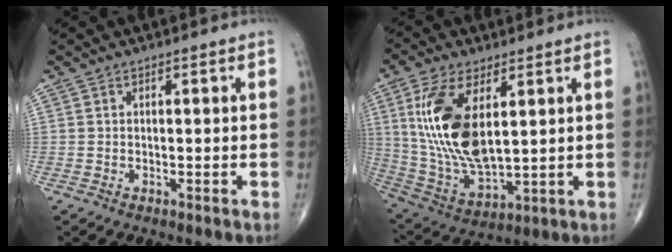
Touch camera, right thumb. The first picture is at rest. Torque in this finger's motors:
{"motor_torque": [-0.28, 3.11, 1.90, 0.87, 0.63]}